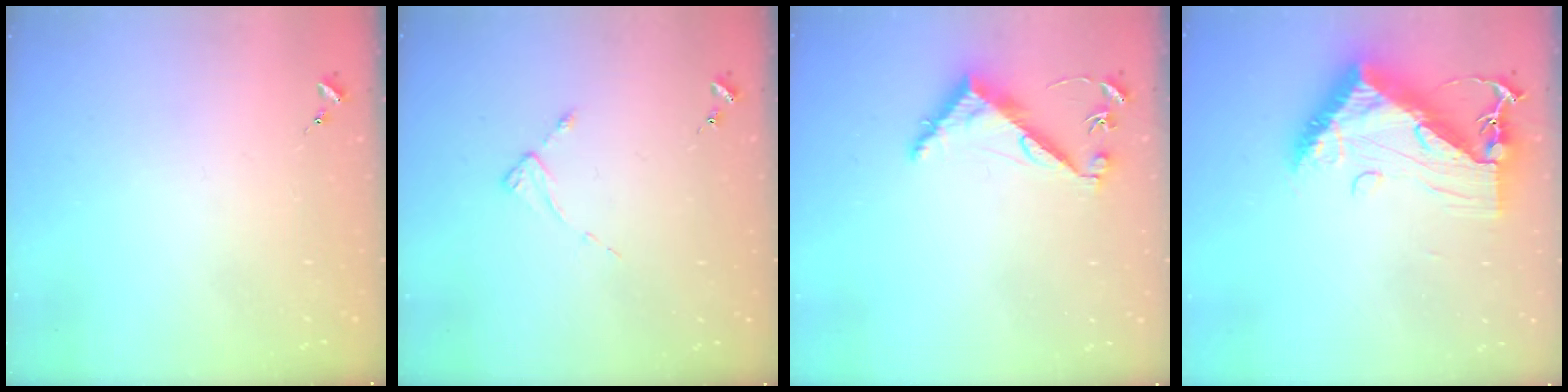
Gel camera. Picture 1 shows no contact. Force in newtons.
{"total": 2.1, "press": 2.0, "slide": 0.4}
{"total": 6.7, "press": 6.6, "slide": 0.7}
{"total": 14.1, "press": 14.0, "slide": 1.3}